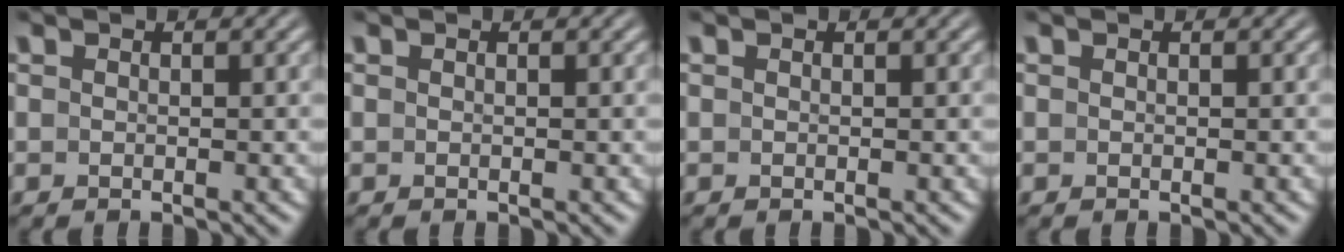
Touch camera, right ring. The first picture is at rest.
{"total": 0.0}
{"total": 0.0}
{"total": 0.0}